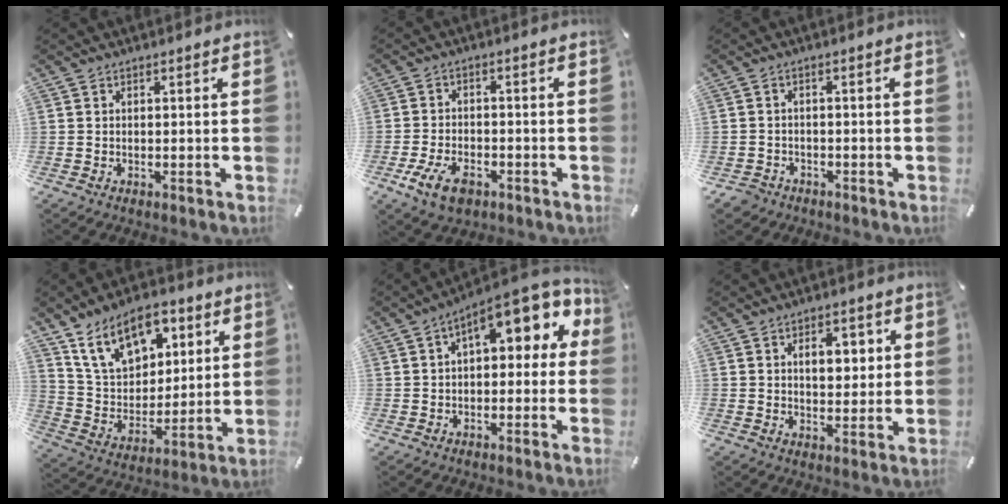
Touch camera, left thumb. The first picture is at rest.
{"total": 7.8, "force": [-3.8, 4.7, 4.9], "torque": [-0.113, 0.010, -0.072]}
{"total": 3.0, "force": [-2.0, 2.2, 0.8], "torque": [-0.025, 0.006, -0.044]}
{"total": 15.5, "force": [8.8, 10.1, 7.8], "torque": [-0.144, -0.030, 0.167]}
{"total": 11.7, "force": [5.3, 5.4, 8.9], "torque": [-0.128, -0.030, 0.090]}
{"total": 6.5, "force": [1.9, 4.3, 4.5], "torque": [-0.054, -0.006, 0.021]}